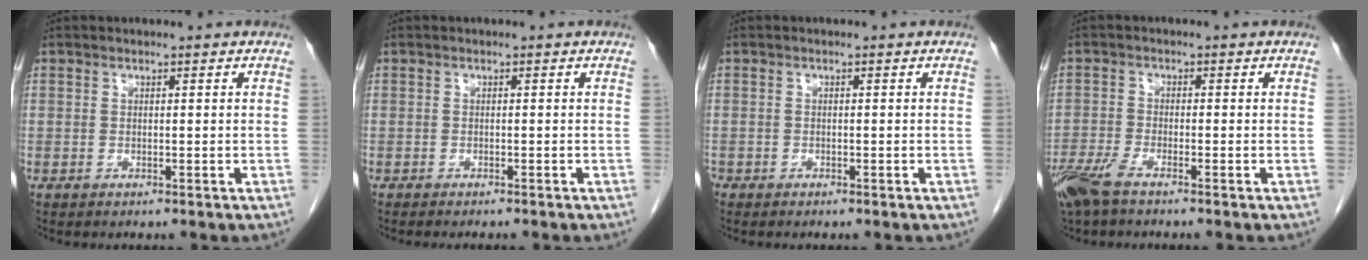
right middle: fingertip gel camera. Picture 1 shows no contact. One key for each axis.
{"total": 3.7, "fx": -3.3, "fy": 0.3, "fz": 1.7, "tx": -0.019, "ty": -0.005, "tz": -0.041}
{"total": 0.6, "fx": -0.5, "fy": 0.3, "fz": 0.1, "tx": -0.004, "ty": 0.002, "tz": -0.012}
{"total": 5.1, "fx": -3.8, "fy": 0.7, "fz": 3.3, "tx": -0.073, "ty": -0.012, "tz": -0.078}